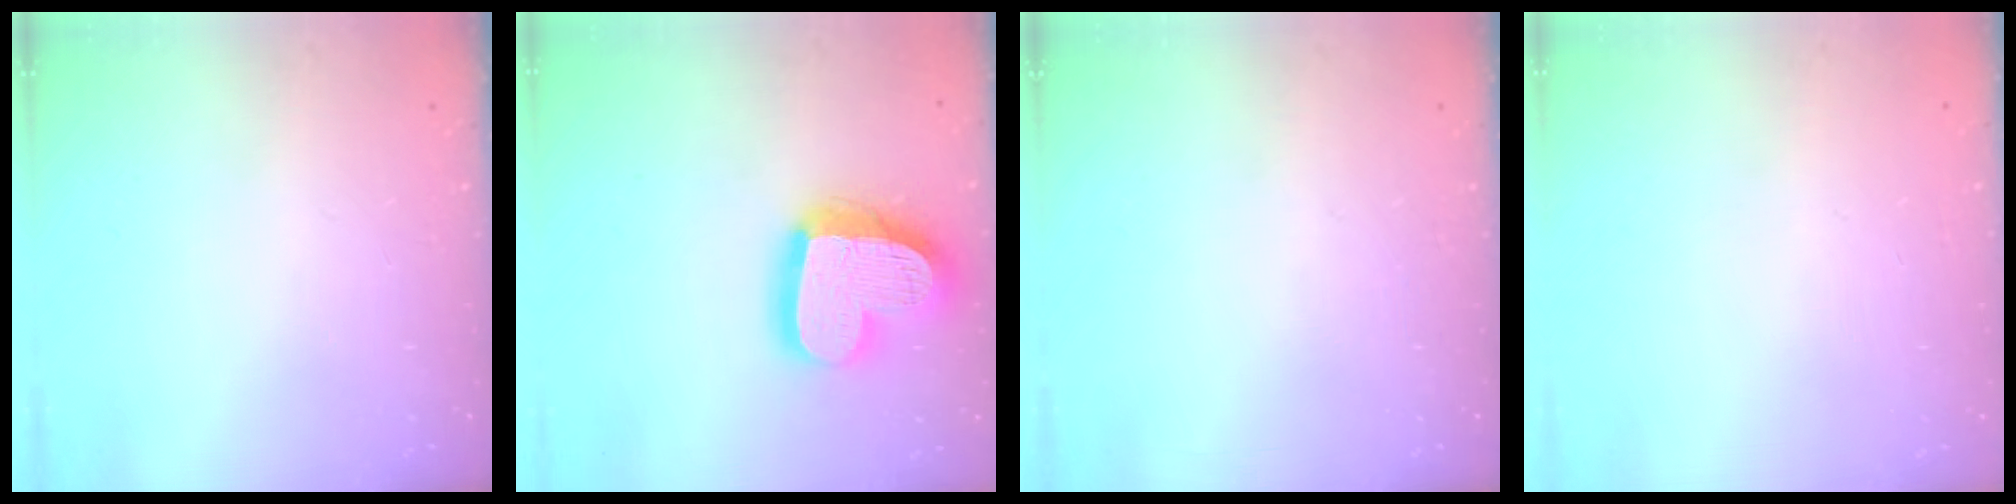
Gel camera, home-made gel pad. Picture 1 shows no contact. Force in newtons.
{"total": 21.6, "press": 21.5, "slide": 1.9}
{"total": 0.0}
{"total": 0.0}